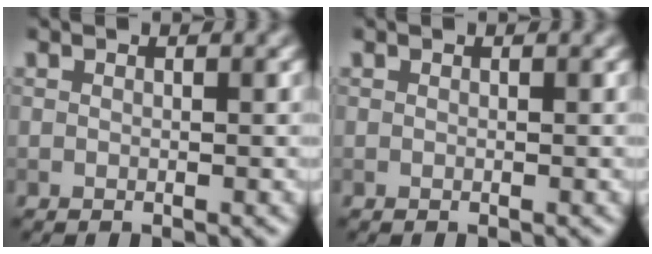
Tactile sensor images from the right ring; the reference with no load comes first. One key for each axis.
{"total": 0.0}